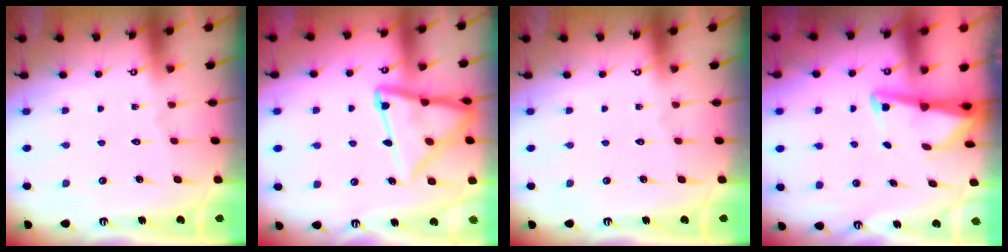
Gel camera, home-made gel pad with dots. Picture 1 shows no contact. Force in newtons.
{"total": 15.2, "press": 15.2, "slide": 1.4}
{"total": 0.0}
{"total": 3.2, "press": 3.2, "slide": 0.3}